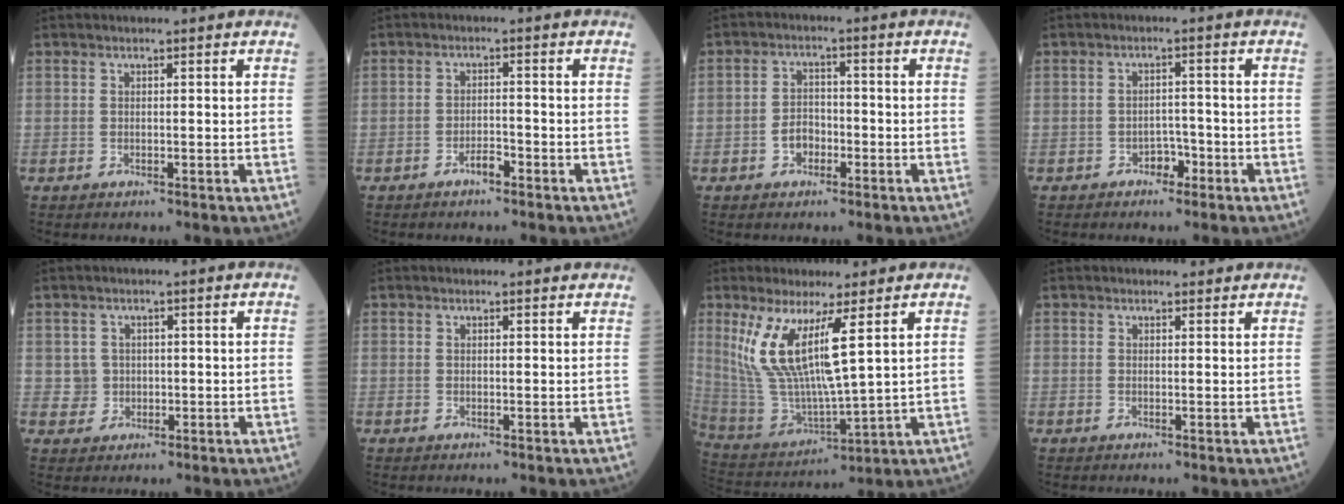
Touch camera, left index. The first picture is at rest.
{"total": 2.1, "force": [-1.5, 0.5, 1.4], "torque": [-0.024, 0.001, -0.027]}
{"total": 3.5, "force": [-1.5, 2.5, 2.1], "torque": [-0.040, 0.009, -0.028]}
{"total": 2.4, "force": [-1.5, 1.4, 1.2], "torque": [-0.013, 0.005, -0.024]}
{"total": 2.3, "force": [0.2, 2.3, 0.3], "torque": [-0.003, 0.004, 0.007]}
{"total": 1.6, "force": [1.5, 0.2, 0.5], "torque": [-0.015, 0.005, 0.013]}
{"total": 12.4, "force": [5.1, 1.6, 11.2], "torque": [-0.244, -0.012, 0.110]}
{"total": 1.5, "force": [1.3, 0.7, 0.1], "torque": [-0.004, 0.004, 0.012]}